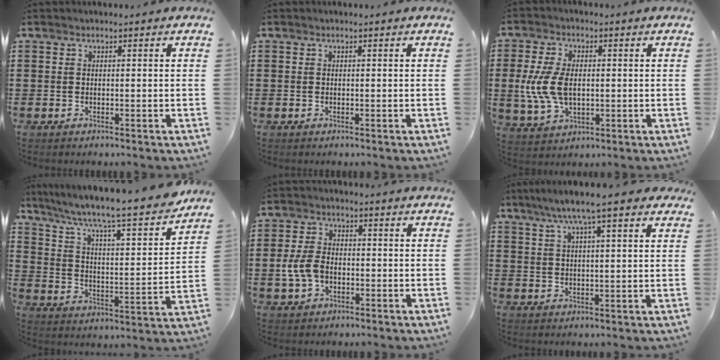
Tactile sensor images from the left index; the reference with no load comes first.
{"total": 0.0}
{"total": 8.5, "force": [-0.1, 5.0, 6.9], "torque": [-0.169, 0.002, -0.009]}
{"total": 7.4, "force": [6.2, 0.3, 4.1], "torque": [-0.098, -0.053, 0.093]}
{"total": 5.5, "force": [-1.1, 3.6, 4.0], "torque": [-0.102, -0.001, -0.025]}
{"total": 7.3, "force": [5.4, 1.3, 4.8], "torque": [-0.100, -0.004, 0.093]}